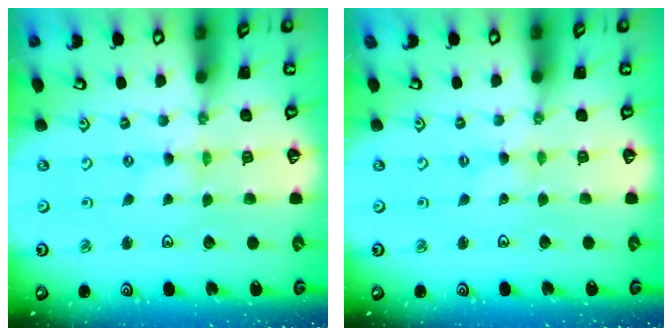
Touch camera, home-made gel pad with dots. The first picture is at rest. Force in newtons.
{"total": 0.8, "press": 0.8, "slide": 0.1}